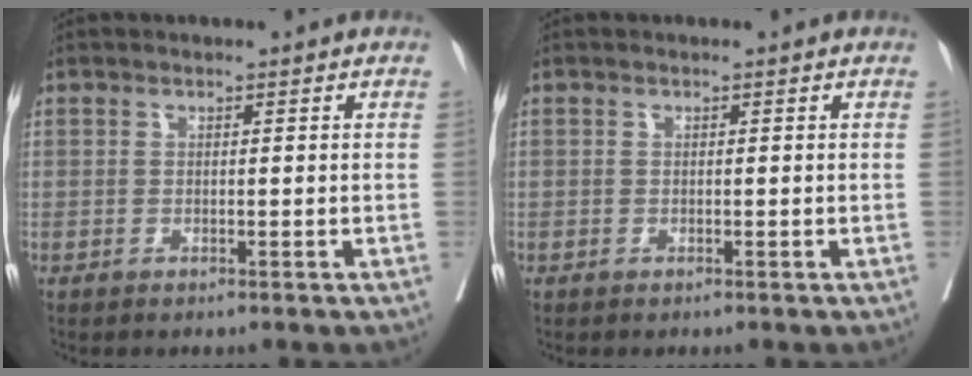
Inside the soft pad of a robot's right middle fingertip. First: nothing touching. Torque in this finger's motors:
{"motor_torque": [1.03, -1.11, -0.19, -0.21]}